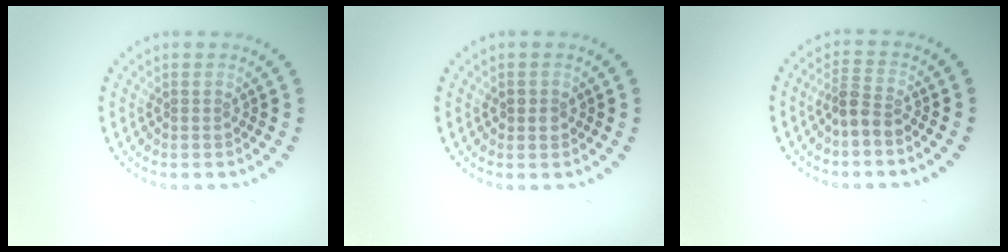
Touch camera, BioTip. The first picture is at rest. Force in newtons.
{"total": 1.1, "press": 1.0, "slide": 0.3}
{"total": 2.2, "press": 1.7, "slide": 1.4}